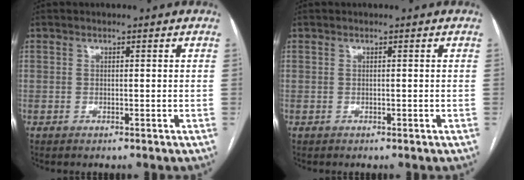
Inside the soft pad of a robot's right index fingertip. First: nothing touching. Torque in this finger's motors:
{"motor_torque": [0.00, 0.00, 0.01, 0.00]}